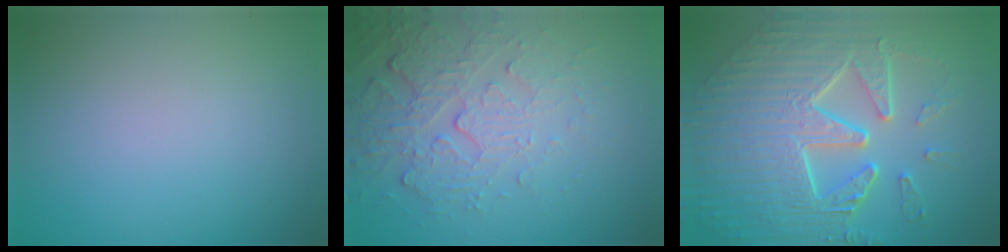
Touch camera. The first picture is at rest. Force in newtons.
{"total": 5.6, "press": 3.7, "slide": 4.2}
{"total": 10.3, "press": 7.0, "slide": 7.5}